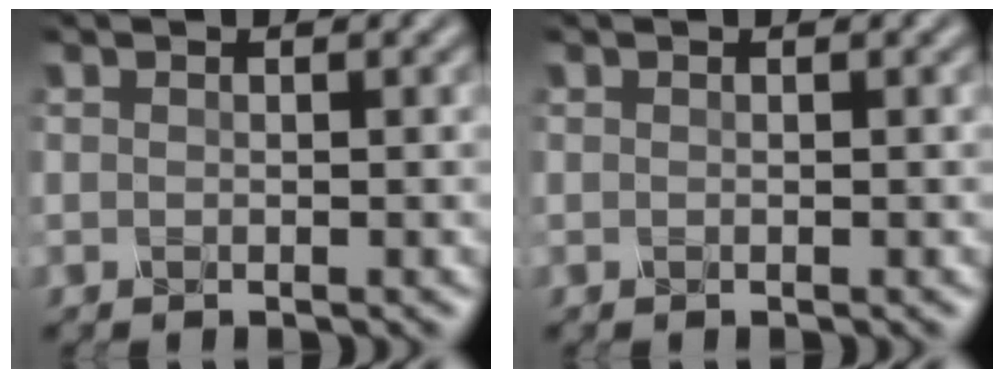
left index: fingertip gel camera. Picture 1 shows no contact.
{"total": 0.0}